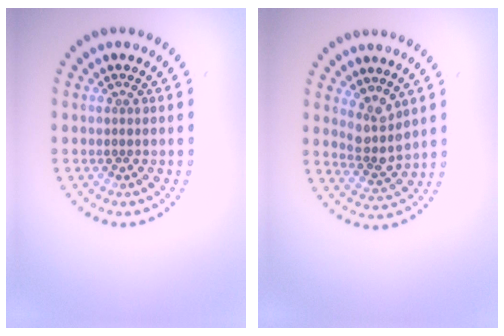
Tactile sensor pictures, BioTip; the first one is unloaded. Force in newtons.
{"total": 2.8, "press": 2.2, "slide": 1.8}